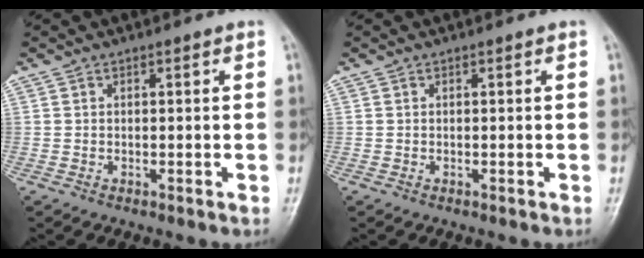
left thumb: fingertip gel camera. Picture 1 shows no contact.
{"total": 0.0}